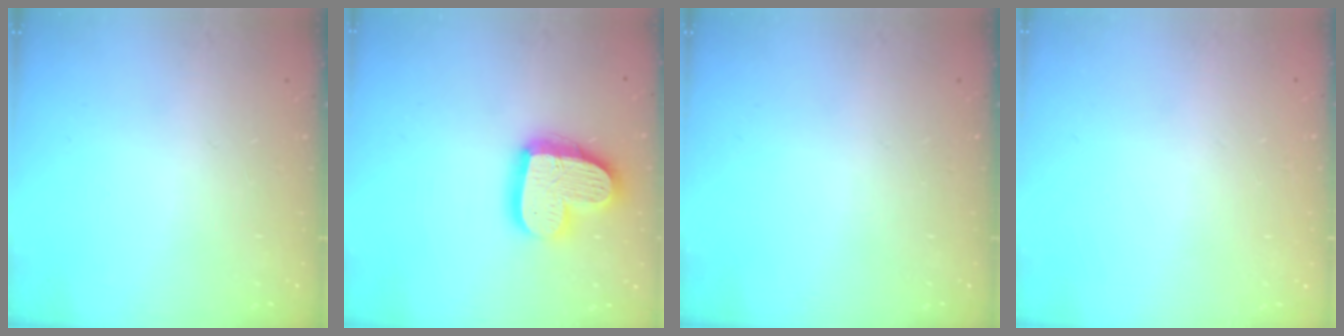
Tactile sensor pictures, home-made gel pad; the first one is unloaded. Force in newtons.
{"total": 18.7, "press": 18.7, "slide": 1.5}
{"total": 0.0}
{"total": 0.0}